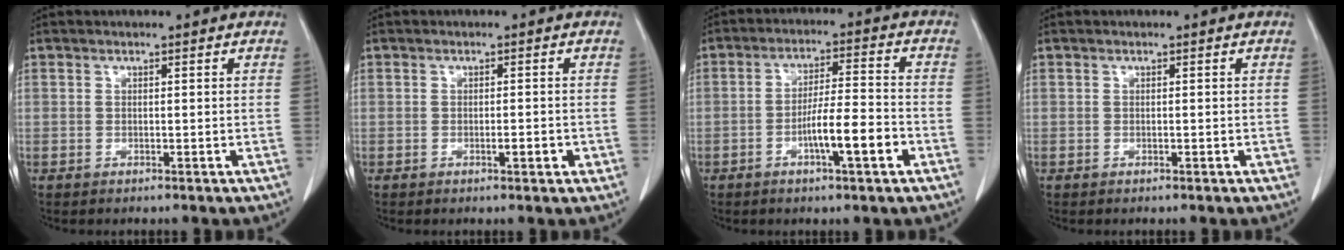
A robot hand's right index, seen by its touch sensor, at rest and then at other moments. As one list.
[{"total": 2.6, "force": [-0.8, 0.7, 2.3], "torque": [-0.043, -0.001, -0.009]}, {"total": 8.8, "force": [-3.4, 1.1, 8.0], "torque": [-0.137, 0.006, -0.054]}, {"total": 0.6, "force": [-0.1, 0.3, 0.6], "torque": [-0.016, 0.001, 0.000]}]